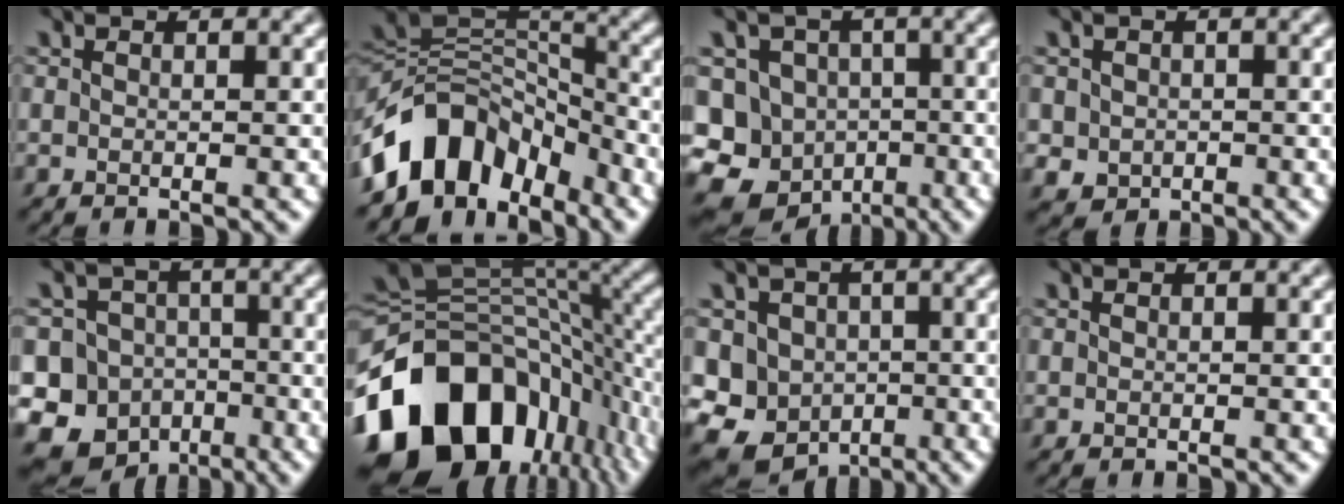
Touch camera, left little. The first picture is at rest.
{"total": 8.7, "force": [-5.6, 5.3, 4.0], "torque": [-0.043, 0.012, -0.113]}
{"total": 16.4, "force": [-6.3, 14.2, 5.3], "torque": [-0.129, -0.032, -0.114]}
{"total": 2.1, "force": [-0.1, 2.0, 0.6], "torque": [-0.014, -0.003, 0.004]}
{"total": 14.4, "force": [-6.8, 12.2, 3.3], "torque": [-0.091, -0.023, -0.126]}
{"total": 16.0, "force": [-7.5, 10.6, 9.4], "torque": [-0.184, 0.010, -0.133]}
{"total": 8.9, "force": [-1.7, 8.0, 3.3], "torque": [-0.060, 0.000, -0.054]}
{"total": 0.0}